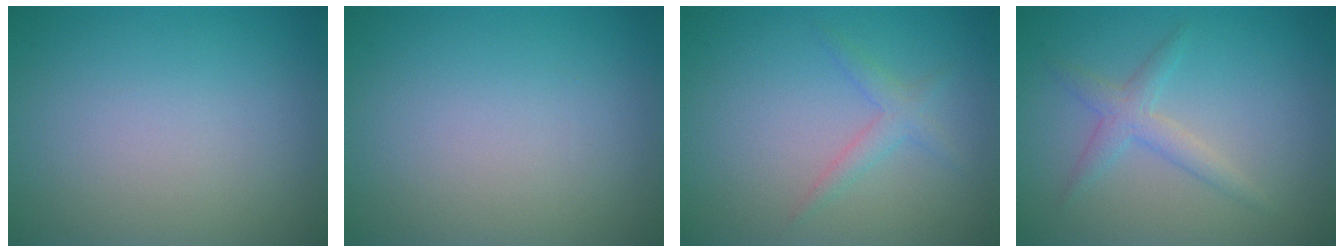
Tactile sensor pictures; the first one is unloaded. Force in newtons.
{"total": 0.0}
{"total": 1.7, "press": 1.7, "slide": 0.1}
{"total": 2.1, "press": 2.1, "slide": 0.1}